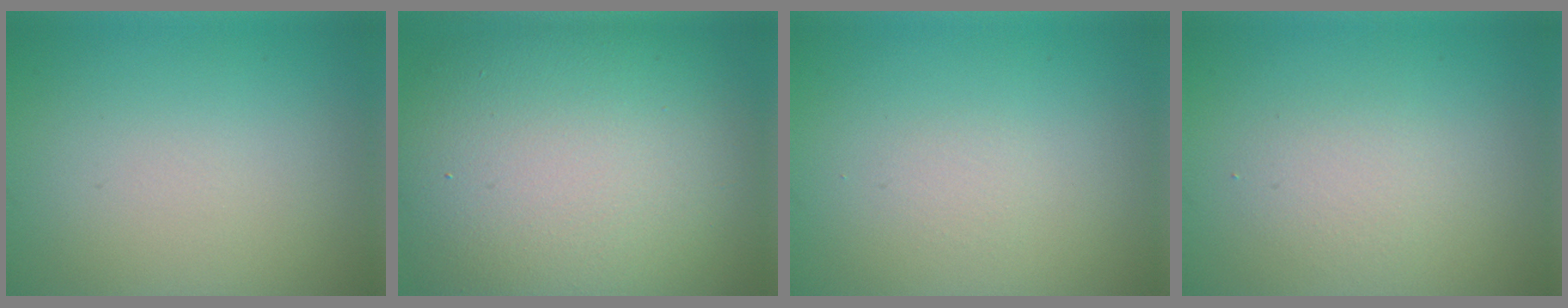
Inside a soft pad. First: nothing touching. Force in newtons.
{"total": 15.3, "press": 15.3, "slide": 0.6}
{"total": 0.0}
{"total": 1.7, "press": 1.7, "slide": 0.2}